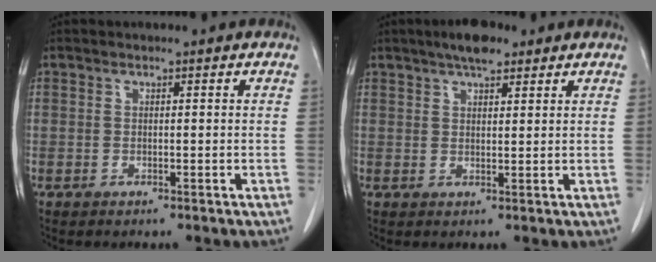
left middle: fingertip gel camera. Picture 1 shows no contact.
{"total": 5.0, "force": [3.6, 1.5, 3.1], "torque": [-0.056, 0.011, 0.057]}